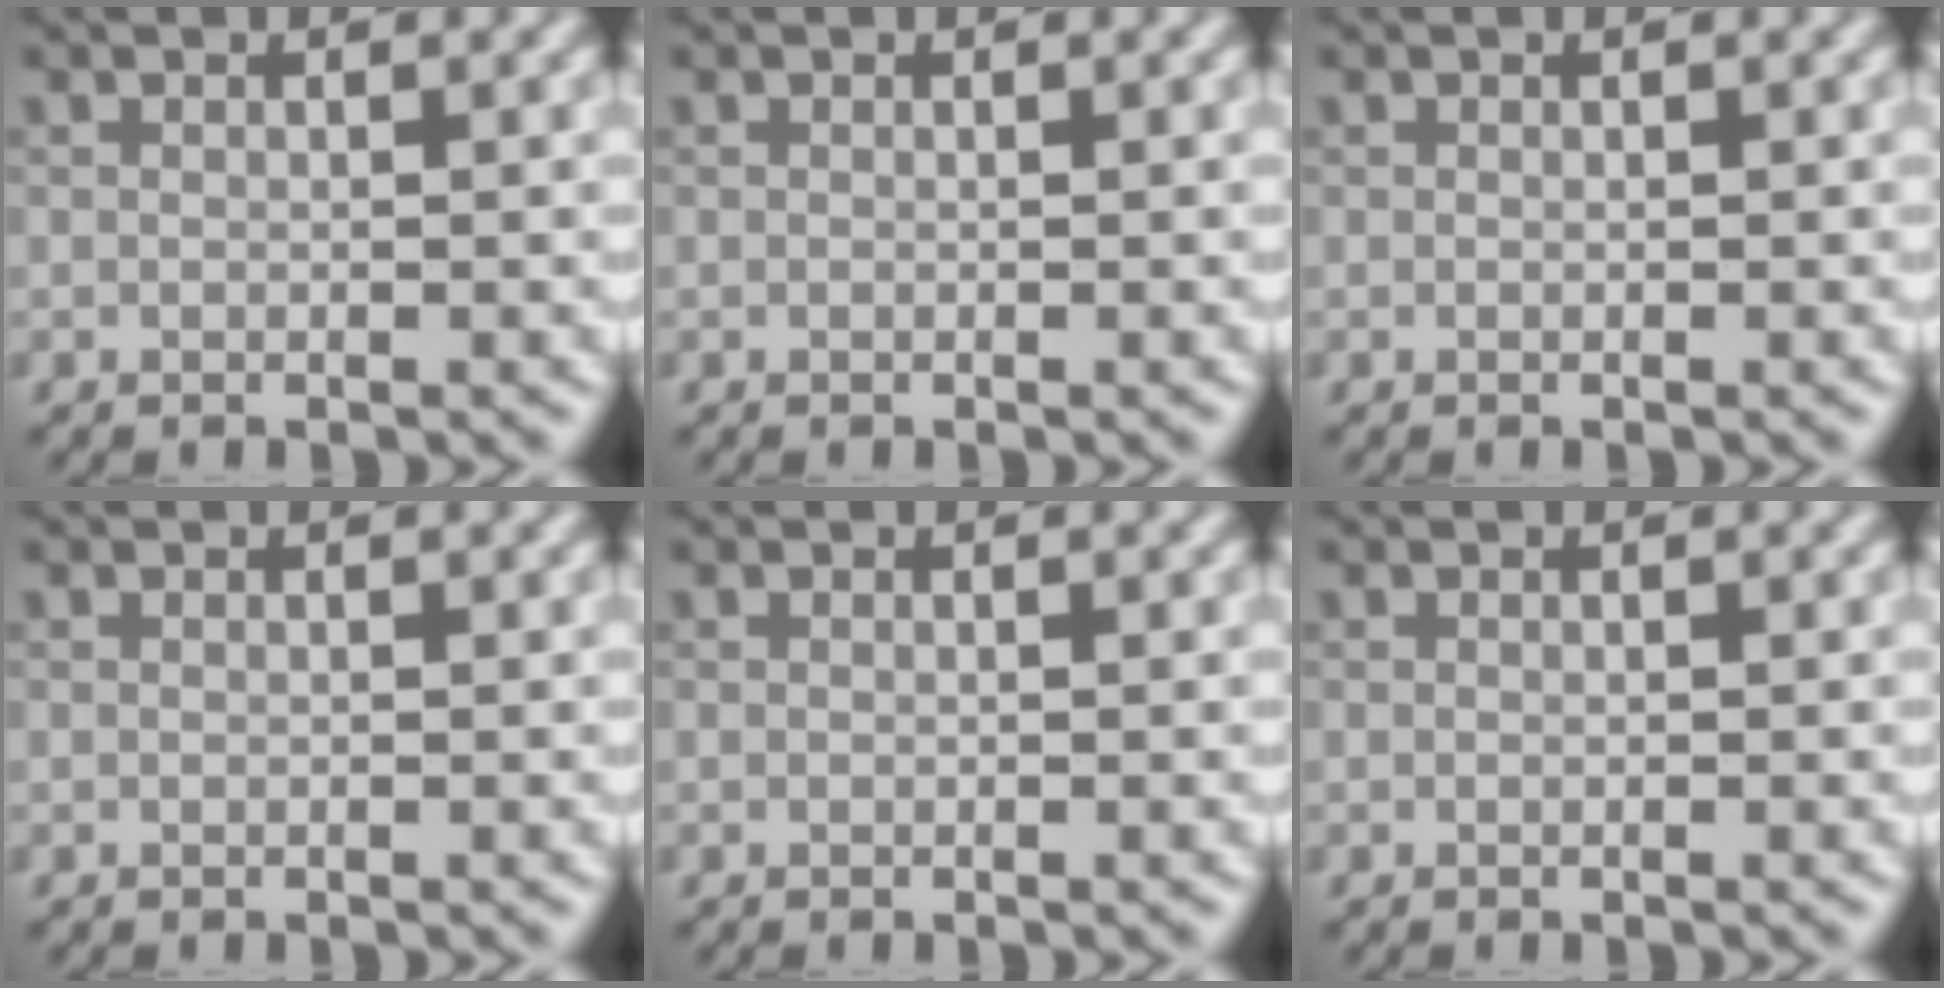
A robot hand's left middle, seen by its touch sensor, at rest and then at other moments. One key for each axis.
{"total": 0.0}
{"total": 0.0}
{"total": 0.0}
{"total": 0.0}
{"total": 0.0}